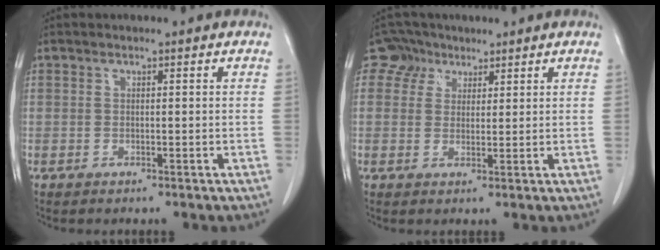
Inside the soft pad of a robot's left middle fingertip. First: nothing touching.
{"total": 4.0, "force": [2.6, 3.0, -0.1], "torque": [0.002, 0.009, 0.046]}